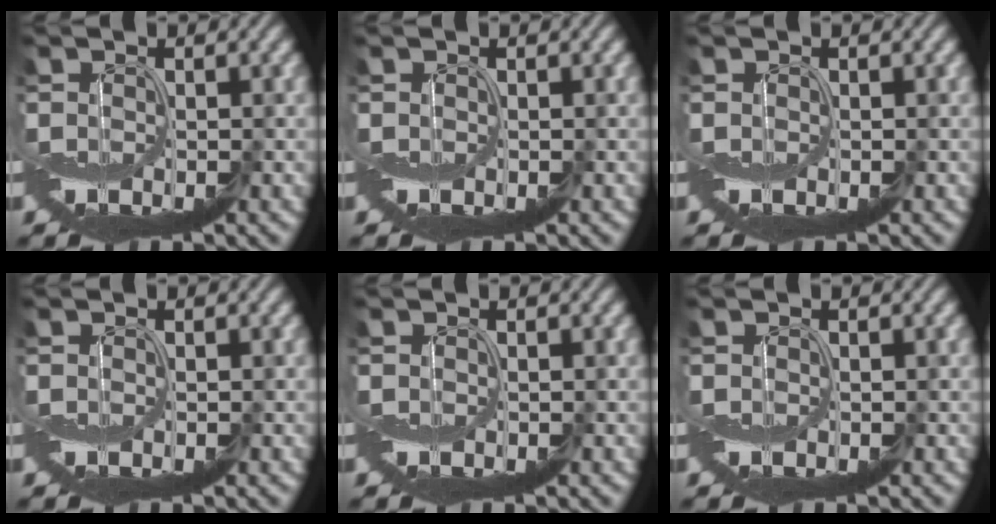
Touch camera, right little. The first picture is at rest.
{"total": 0.0}
{"total": 0.0}
{"total": 0.0}
{"total": 0.0}
{"total": 0.0}